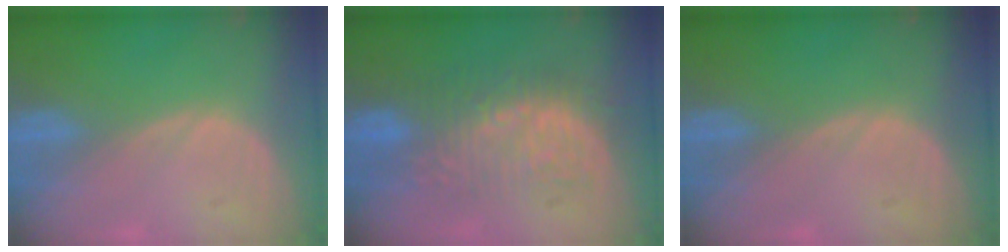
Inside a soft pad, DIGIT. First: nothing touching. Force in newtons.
{"total": 8.8, "press": 8.7, "slide": 1.3}
{"total": 0.0}